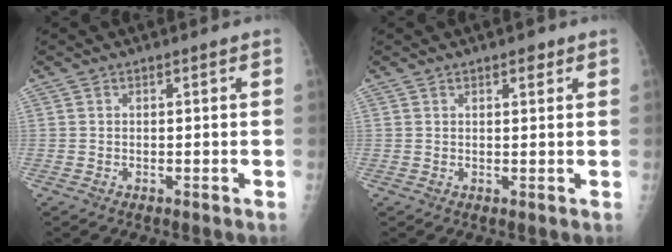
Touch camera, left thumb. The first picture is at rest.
{"total": 1.9, "force": [1.2, 0.9, 1.2], "torque": [-0.009, -0.004, 0.015]}